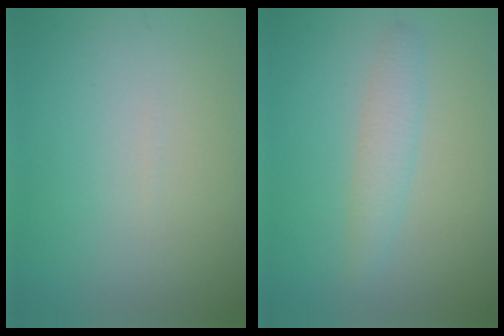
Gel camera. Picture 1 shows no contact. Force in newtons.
{"total": 2.1, "press": 2.1, "slide": 0.2}